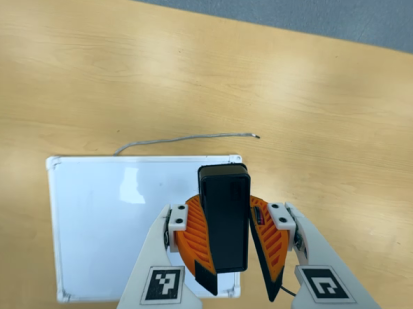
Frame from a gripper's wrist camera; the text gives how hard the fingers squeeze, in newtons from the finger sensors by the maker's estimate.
{"total": 13.3, "left": 12.7, "right": 14.0}